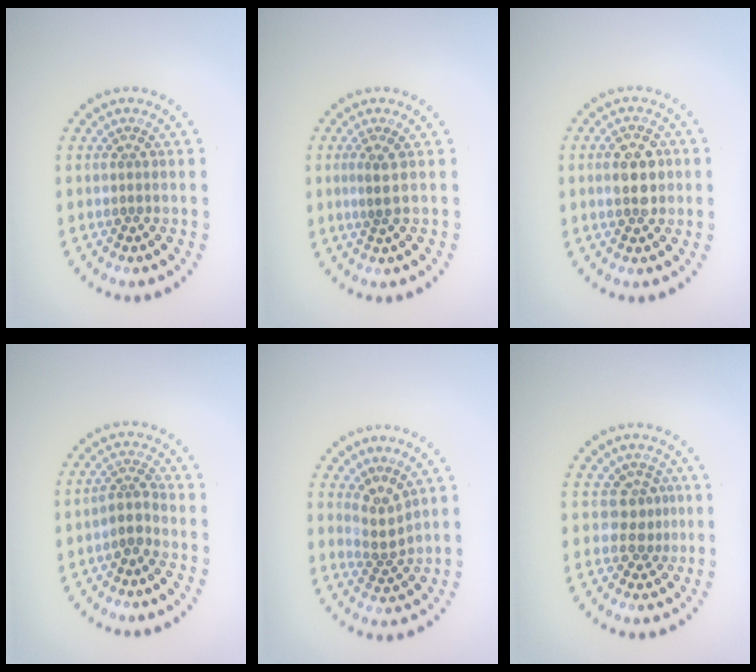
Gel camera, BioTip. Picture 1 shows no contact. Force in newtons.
{"total": 1.3, "press": 1.0, "slide": 0.8}
{"total": 3.7, "press": 3.6, "slide": 0.2}
{"total": 2.0, "press": 1.5, "slide": 1.3}
{"total": 2.6, "press": 1.8, "slide": 1.9}
{"total": 2.3, "press": 1.5, "slide": 1.7}